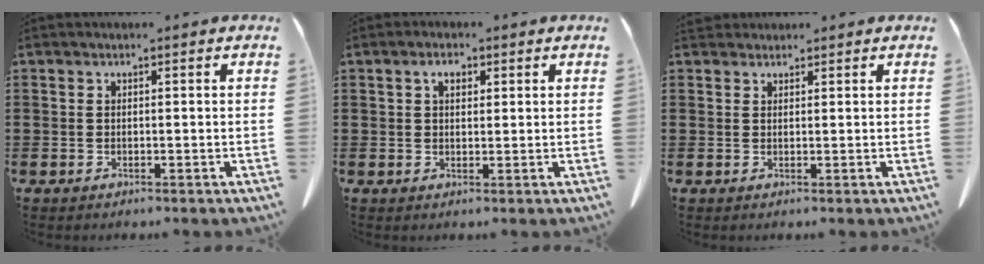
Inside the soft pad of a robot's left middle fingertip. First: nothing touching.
{"total": 2.6, "force": [1.2, 1.4, 1.8], "torque": [-0.024, 0.002, 0.017]}
{"total": 1.6, "force": [1.5, 0.6, 0.1], "torque": [-0.007, 0.003, 0.030]}